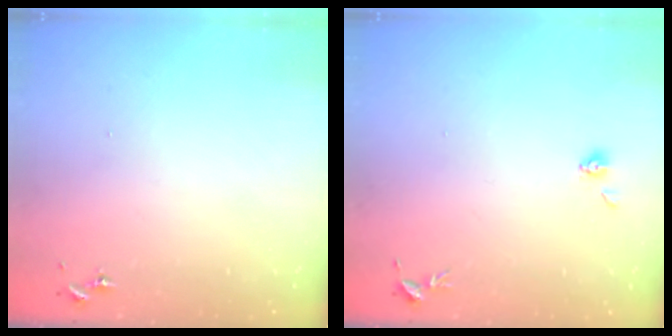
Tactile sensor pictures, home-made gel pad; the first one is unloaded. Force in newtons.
{"total": 3.7, "press": 3.5, "slide": 1.4}